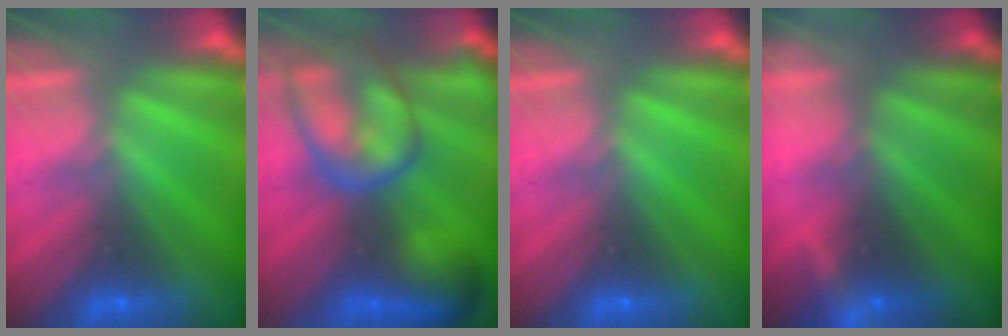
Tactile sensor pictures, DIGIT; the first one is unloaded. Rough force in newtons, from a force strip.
{"total": 7.0}
{"total": 0.0}
{"total": 3.0}